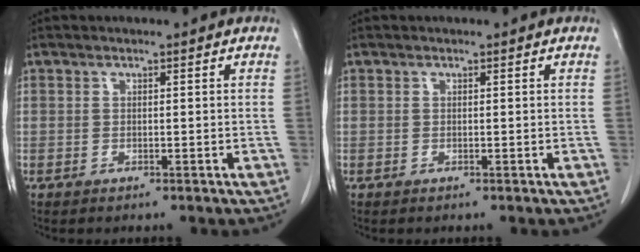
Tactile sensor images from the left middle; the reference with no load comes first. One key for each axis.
{"total": 0.0}